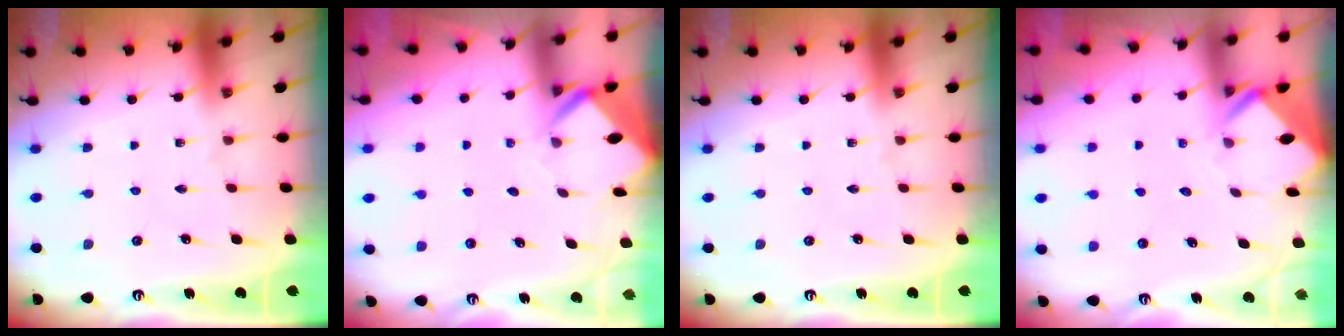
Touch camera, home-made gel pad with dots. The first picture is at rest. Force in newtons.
{"total": 3.1, "press": 3.1, "slide": 0.2}
{"total": 0.0}
{"total": 2.6, "press": 2.6, "slide": 0.1}